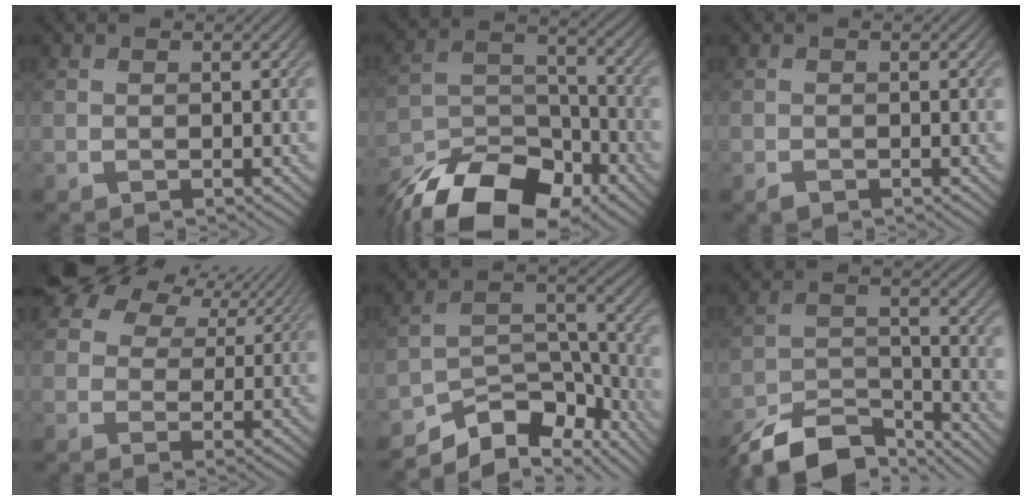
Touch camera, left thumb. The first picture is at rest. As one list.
[{"total": 14.5, "force": [-11.1, 6.5, 6.7], "torque": [-0.140, -0.016, -0.192]}, {"total": 0.7, "force": [-0.5, 0.3, 0.3], "torque": [-0.005, -0.002, -0.009]}, {"total": 11.3, "force": [7.1, 6.7, 5.7], "torque": [-0.116, 0.025, 0.100]}, {"total": 10.5, "force": [-8.4, 3.9, 5.0], "torque": [-0.074, -0.002, -0.156]}, {"total": 10.8, "force": [-9.2, 3.5, 4.5], "torque": [-0.083, -0.006, -0.166]}]